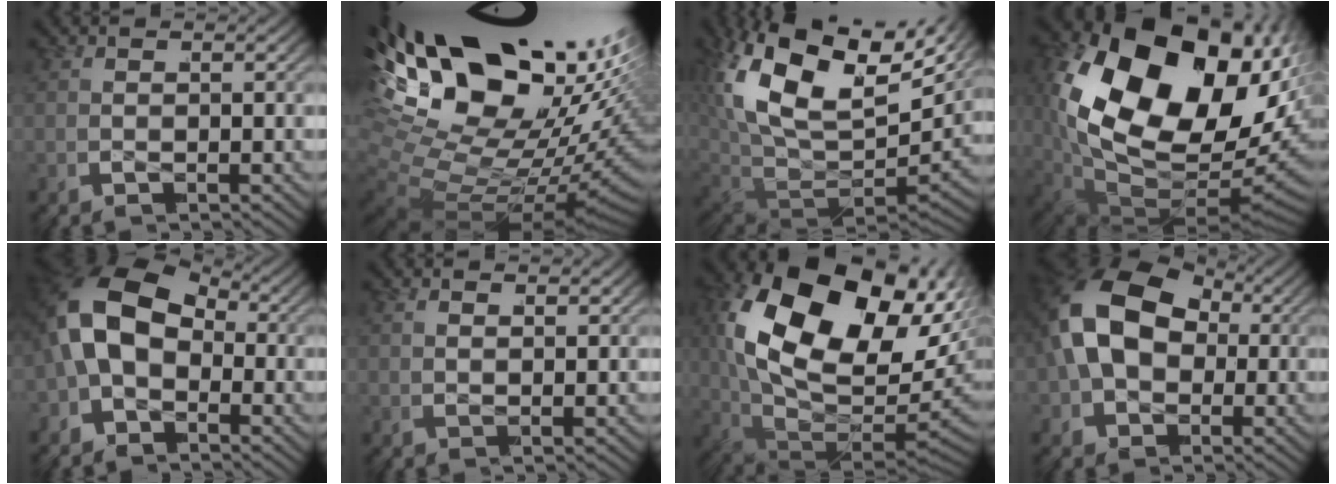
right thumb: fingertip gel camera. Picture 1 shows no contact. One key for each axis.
{"total": 25.7, "fx": 2.5, "fy": 16.2, "fz": 19.8, "tx": -0.338, "ty": -0.027, "tz": 0.047}
{"total": 17.0, "fx": 3.5, "fy": 10.9, "fz": 12.6, "tx": -0.256, "ty": -0.024, "tz": 0.064}
{"total": 24.9, "fx": 0.7, "fy": 16.3, "fz": 18.7, "tx": -0.374, "ty": -0.064, "tz": 0.036}
{"total": 12.4, "fx": 0.7, "fy": 9.5, "fz": 8.1, "tx": -0.175, "ty": -0.005, "tz": -0.006}
{"total": 1.1, "fx": 1.0, "fy": -0.4, "fz": 0.0, "tx": 0.010, "ty": 0.004, "tz": 0.015}
{"total": 22.5, "fx": 1.7, "fy": 14.9, "fz": 16.8, "tx": -0.350, "ty": -0.056, "tz": 0.051}
{"total": 12.5, "fx": 1.9, "fy": 9.1, "fz": 8.3, "tx": -0.192, "ty": -0.011, "tz": 0.034}